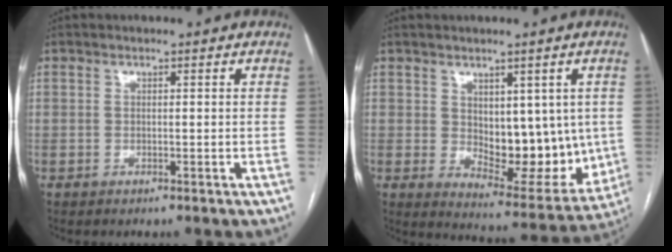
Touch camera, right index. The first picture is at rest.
{"total": 12.8, "force": [0.6, 6.7, 10.9], "torque": [-0.136, -0.011, 0.031]}